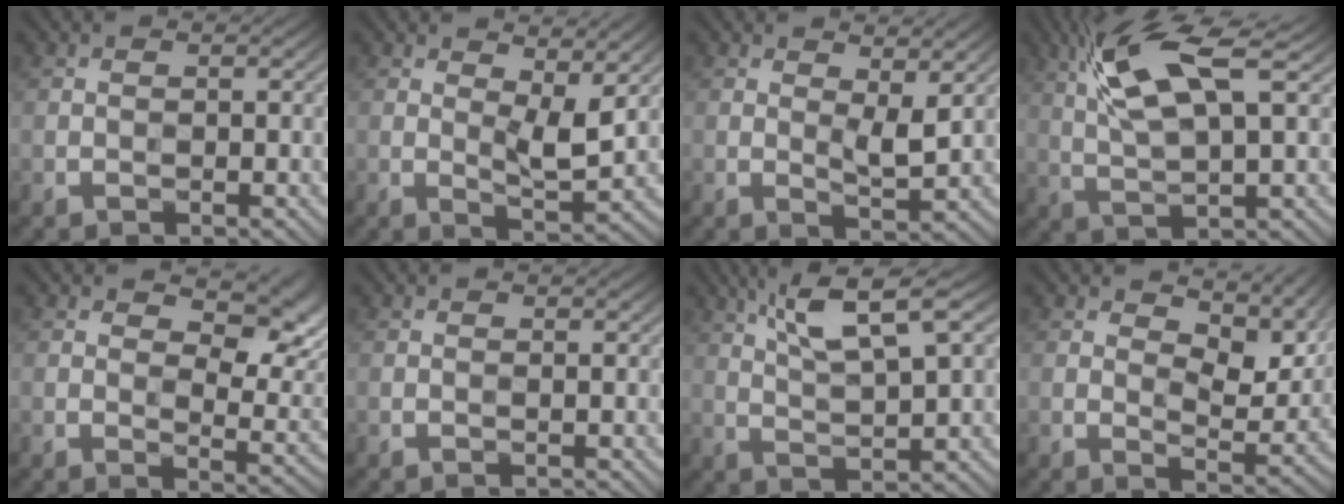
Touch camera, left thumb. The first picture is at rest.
{"total": 5.4, "force": [2.3, 1.7, 4.6], "torque": [-0.080, -0.005, 0.039]}
{"total": 3.3, "force": [1.3, 1.0, 2.8], "torque": [-0.056, -0.006, 0.024]}
{"total": 10.9, "force": [5.0, 2.9, 9.3], "torque": [-0.200, 0.008, 0.096]}
{"total": 9.6, "force": [4.5, 5.0, 6.8], "torque": [-0.099, -0.007, 0.070]}
{"total": 0.0}
{"total": 8.7, "force": [4.4, 1.8, 7.3], "torque": [-0.138, 0.014, 0.081]}
{"total": 10.0, "force": [5.7, 4.4, 7.0], "torque": [-0.121, -0.001, 0.088]}